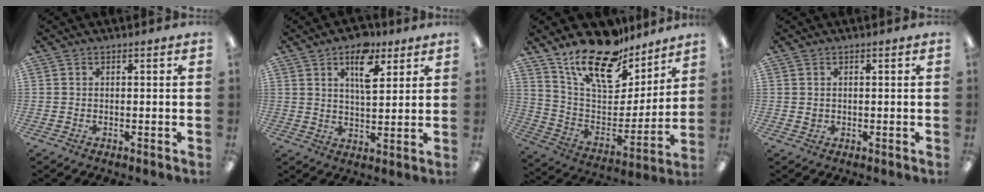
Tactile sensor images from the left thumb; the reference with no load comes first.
{"total": 10.6, "force": [5.7, 5.2, 7.3], "torque": [-0.100, -0.020, 0.094]}
{"total": 20.5, "force": [15.6, 8.5, 10.2], "torque": [-0.179, -0.108, 0.277]}
{"total": 1.1, "force": [0.5, 0.9, 0.5], "torque": [-0.011, 0.004, 0.009]}